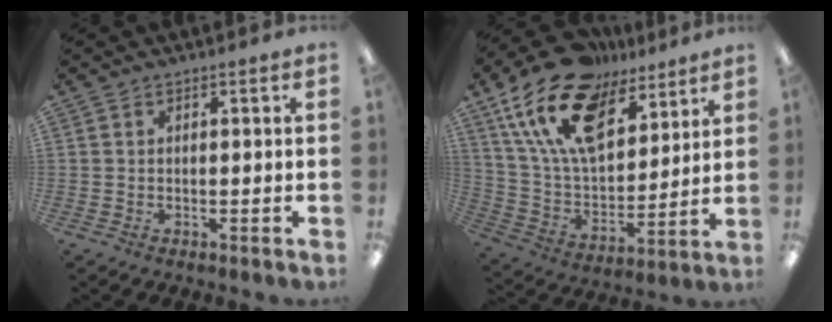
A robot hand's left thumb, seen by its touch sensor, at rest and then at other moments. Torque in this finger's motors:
{"motor_torque": [0.50, 0.61, 1.35, -1.42, 0.56]}